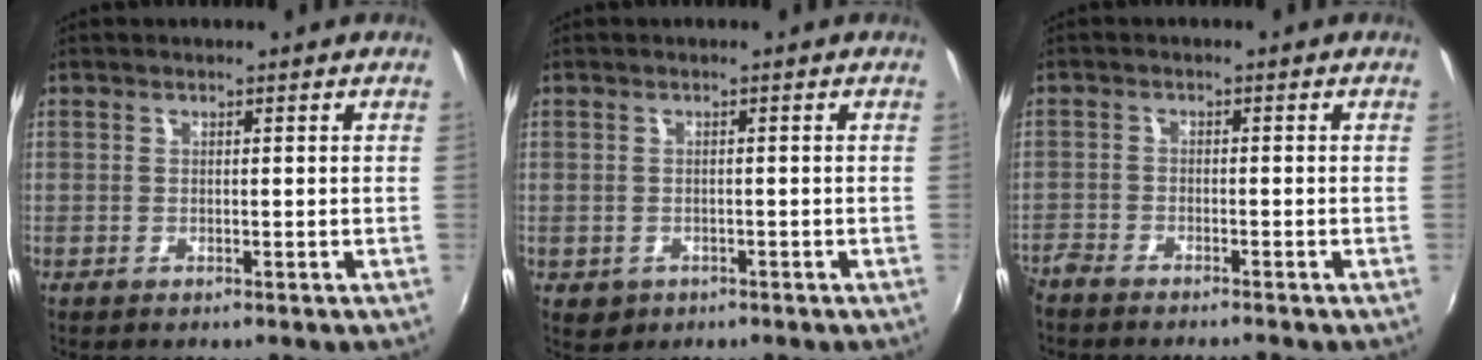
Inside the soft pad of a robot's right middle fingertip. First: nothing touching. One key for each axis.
{"total": 2.8, "fx": -1.0, "fy": 2.4, "fz": 1.1, "tx": -0.026, "ty": -0.003, "tz": -0.008}
{"total": 4.8, "fx": -4.5, "fy": 0.9, "fz": 1.4, "tx": -0.051, "ty": -0.017, "tz": -0.087}